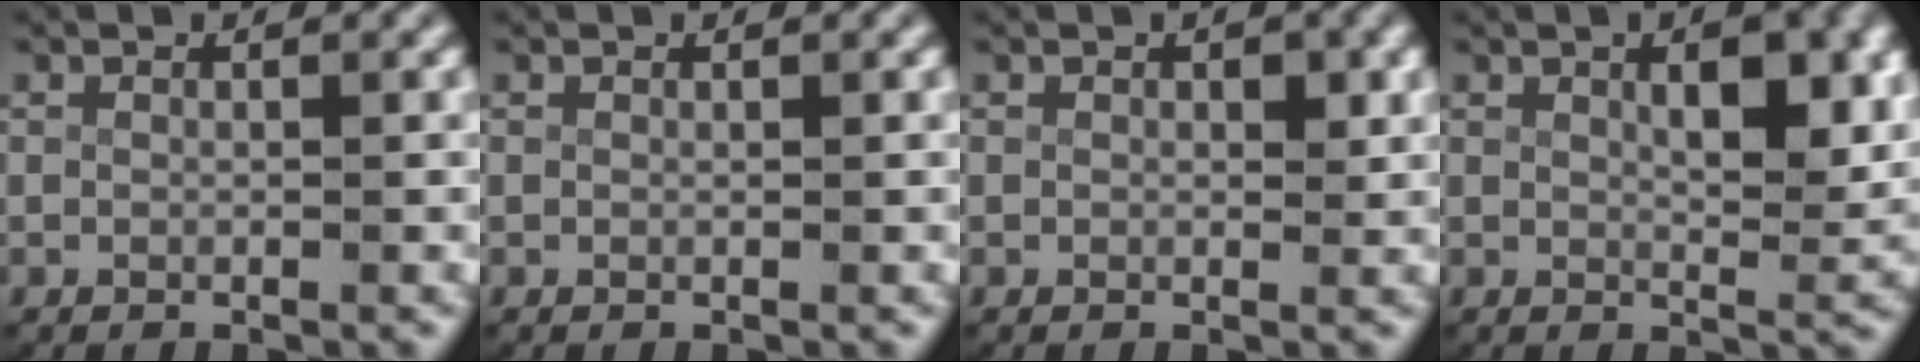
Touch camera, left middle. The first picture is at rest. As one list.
[{"total": 0.0}, {"total": 0.9, "force": [0.3, 0.5, 0.7], "torque": [-0.007, -0.004, 0.005]}, {"total": 4.0, "force": [1.3, 1.2, 3.6], "torque": [-0.053, -0.011, 0.024]}]